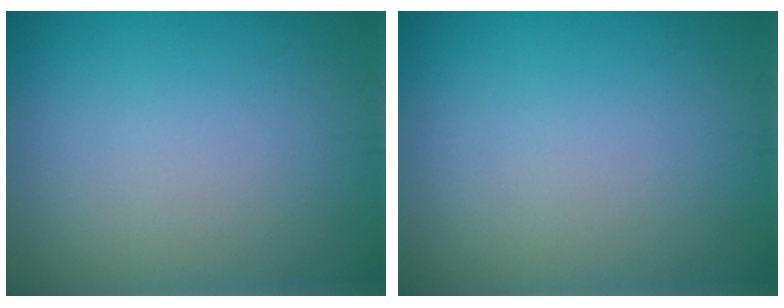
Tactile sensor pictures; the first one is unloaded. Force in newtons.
{"total": 0.0}